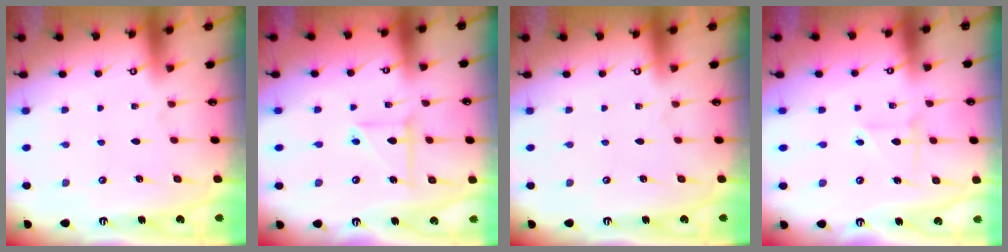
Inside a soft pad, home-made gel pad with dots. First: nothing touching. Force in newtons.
{"total": 6.8, "press": 6.7, "slide": 1.3}
{"total": 0.0}
{"total": 2.7, "press": 2.5, "slide": 1.0}